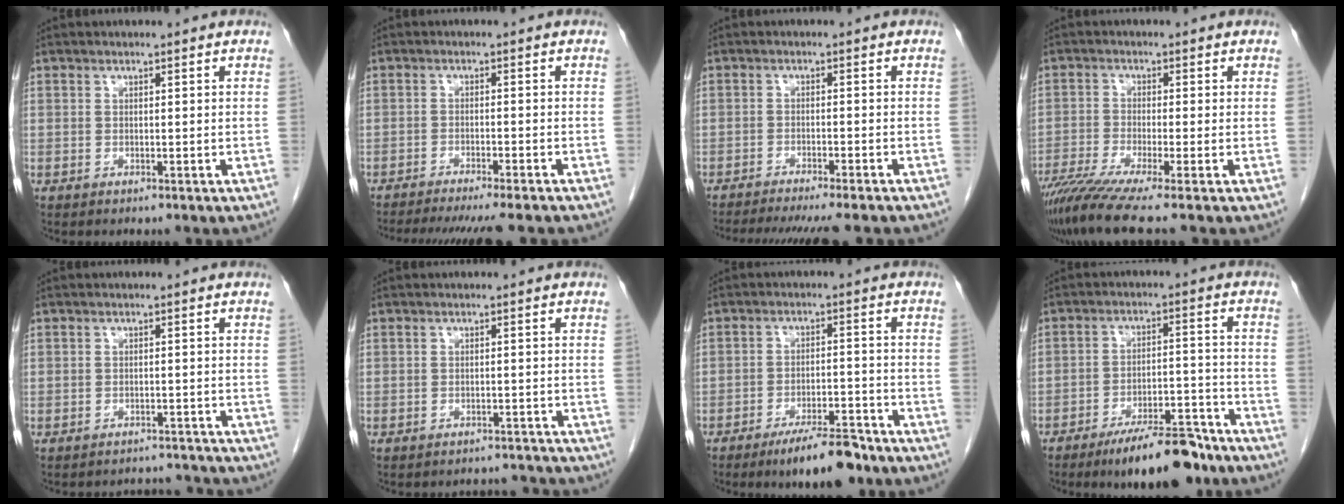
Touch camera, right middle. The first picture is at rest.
{"total": 13.5, "force": [-12.0, 0.1, 6.3], "torque": [-0.084, -0.029, -0.164]}
{"total": 13.2, "force": [-11.7, 0.3, 6.2], "torque": [-0.083, -0.026, -0.160]}
{"total": 8.2, "force": [-6.3, -1.4, 5.1], "torque": [-0.086, -0.029, -0.108]}
{"total": 4.9, "force": [-4.7, 0.9, -1.0], "torque": [0.015, 0.014, -0.059]}
{"total": 4.5, "force": [-4.3, 1.0, -0.7], "torque": [0.013, 0.009, -0.052]}
{"total": 8.2, "force": [-6.4, 1.5, 5.0], "torque": [-0.074, -0.009, -0.103]}
{"total": 11.7, "force": [-9.2, 2.6, 6.6], "torque": [-0.092, 0.005, -0.147]}